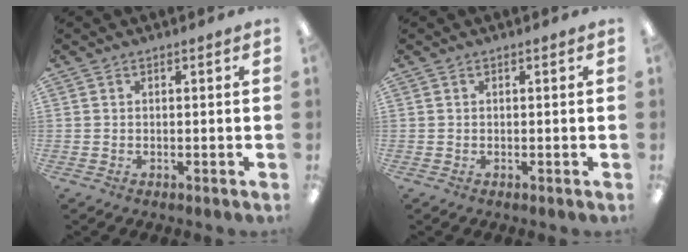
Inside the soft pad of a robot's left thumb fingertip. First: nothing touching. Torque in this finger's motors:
{"motor_torque": [-0.24, 0.03, -0.18, 0.07, -0.02]}